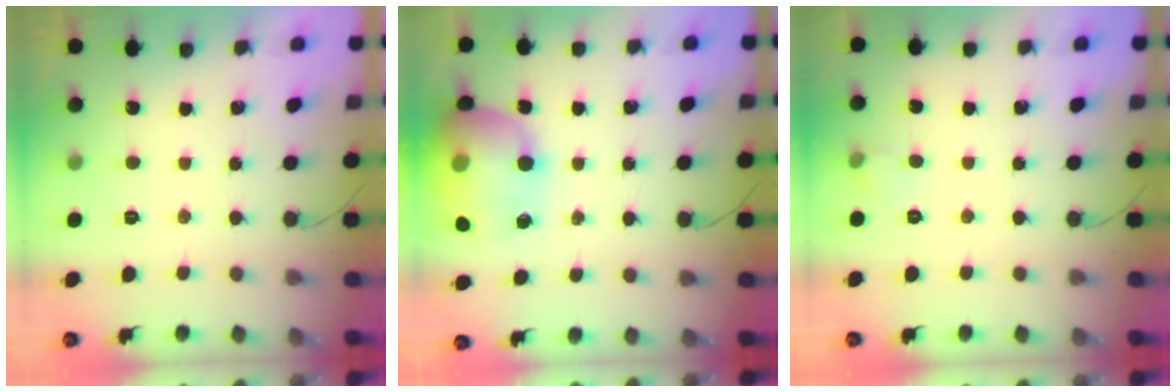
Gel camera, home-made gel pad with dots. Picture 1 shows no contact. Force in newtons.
{"total": 20.0, "press": 19.7, "slide": 3.2}
{"total": 3.7, "press": 3.5, "slide": 1.2}